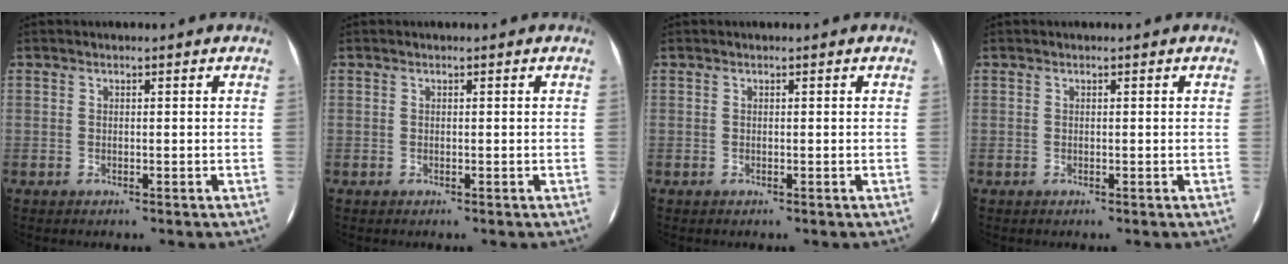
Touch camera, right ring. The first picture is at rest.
{"total": 0.0}
{"total": 0.0}
{"total": 0.0}